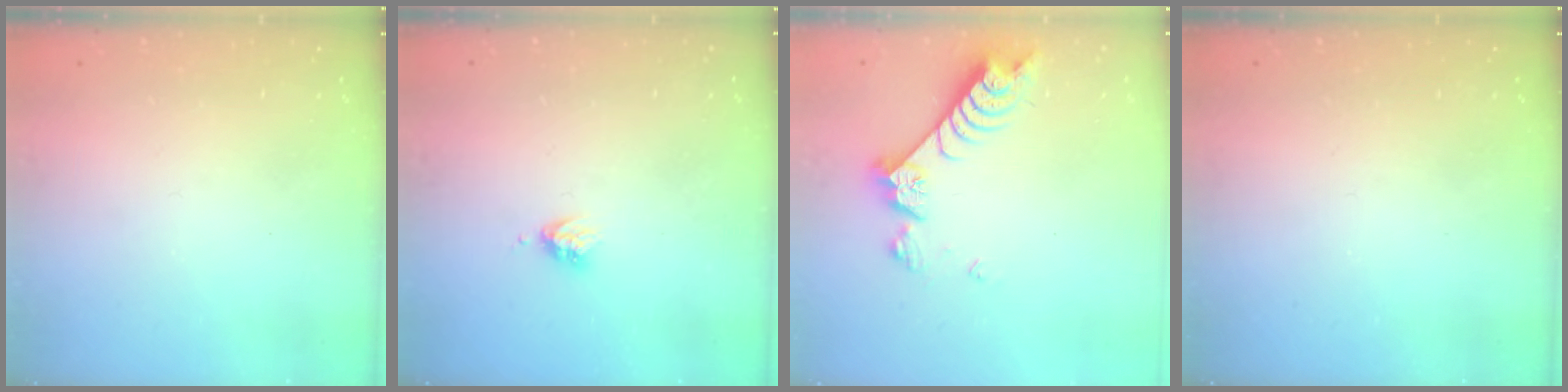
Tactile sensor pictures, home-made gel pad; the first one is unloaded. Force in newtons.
{"total": 3.2, "press": 3.2, "slide": 0.3}
{"total": 7.6, "press": 7.6, "slide": 0.8}
{"total": 0.0}